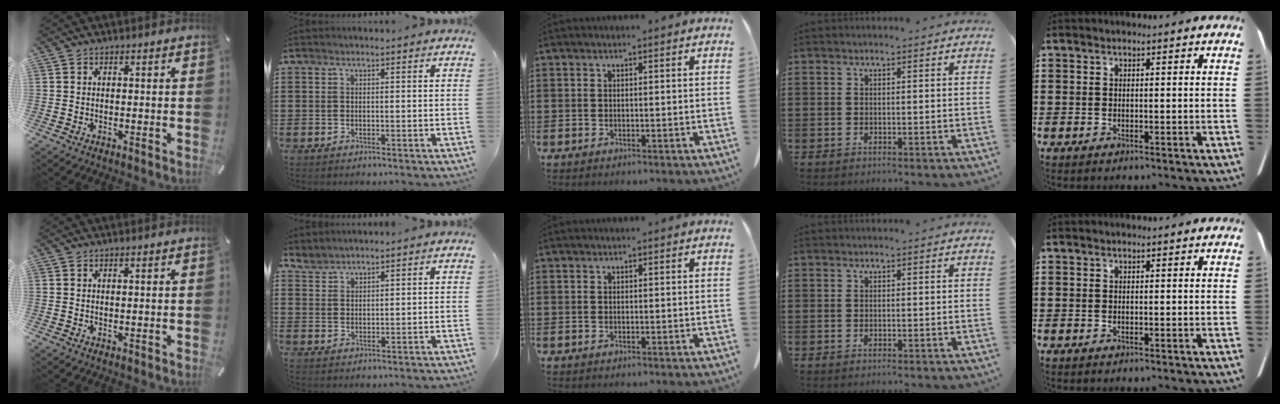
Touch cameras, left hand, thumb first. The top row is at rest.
{"thumb": {"total": 0.5, "force": [0.3, -0.1, 0.4], "torque": [-0.007, -0.001, 0.006]}, "index": {"total": 2.0, "force": [2.0, 0.1, -0.2], "torque": [-0.003, -0.001, 0.041]}}